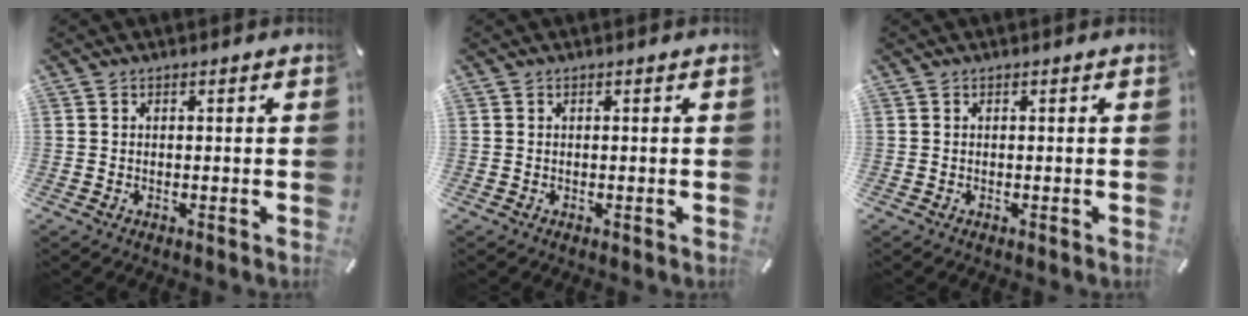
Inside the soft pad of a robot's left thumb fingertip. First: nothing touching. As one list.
[{"total": 0.0}, {"total": 0.0}]